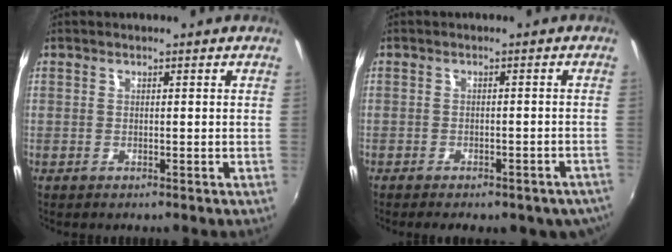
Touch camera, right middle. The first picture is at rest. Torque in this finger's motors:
{"motor_torque": [1.08, -1.06, 0.16, 0.04]}